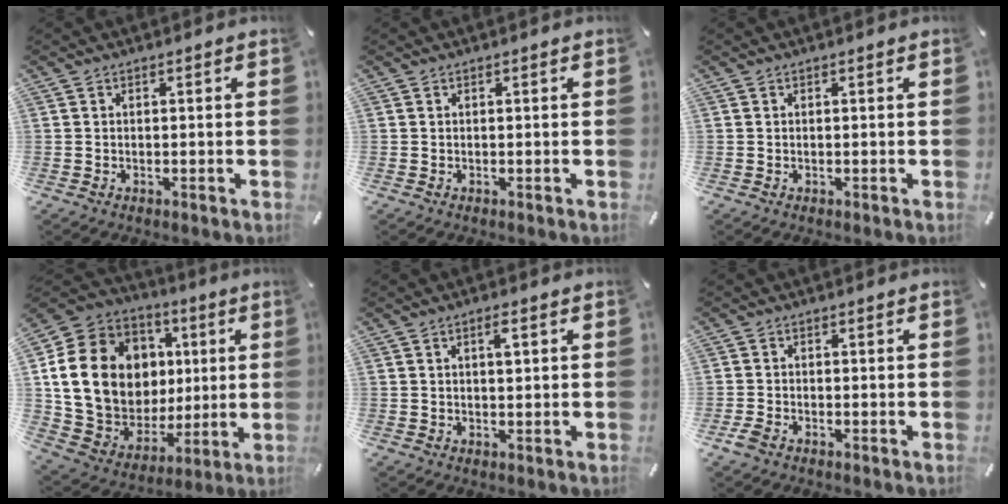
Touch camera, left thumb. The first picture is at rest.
{"total": 0.0}
{"total": 0.0}
{"total": 20.9, "force": [4.5, 17.2, 10.9], "torque": [-0.223, -0.020, 0.101]}
{"total": 2.5, "force": [0.8, 0.8, 2.2], "torque": [-0.038, 0.002, 0.010]}
{"total": 2.1, "force": [-1.4, 1.2, 1.0], "torque": [-0.023, 0.002, -0.028]}